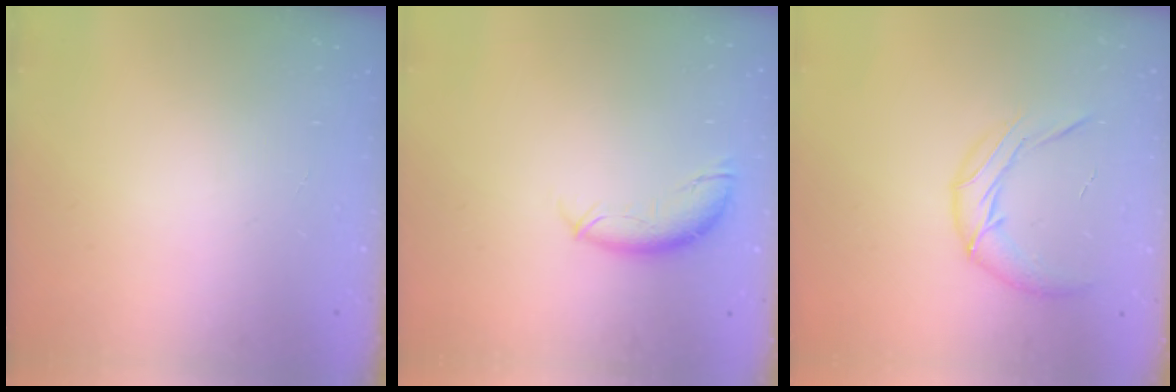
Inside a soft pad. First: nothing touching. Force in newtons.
{"total": 8.2, "press": 8.2, "slide": 0.7}
{"total": 11.2, "press": 10.9, "slide": 2.4}